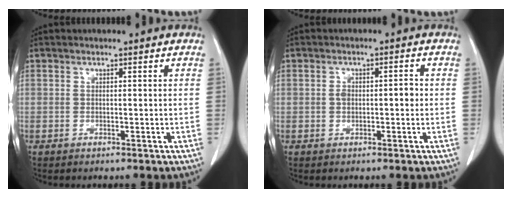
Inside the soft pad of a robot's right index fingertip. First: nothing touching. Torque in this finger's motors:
{"motor_torque": [0.22, -0.02, 0.01, 0.04]}